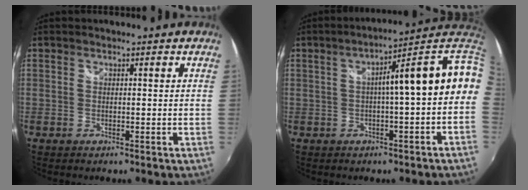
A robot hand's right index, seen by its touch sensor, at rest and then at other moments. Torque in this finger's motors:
{"motor_torque": [1.01, -0.40, 0.43, 0.13]}